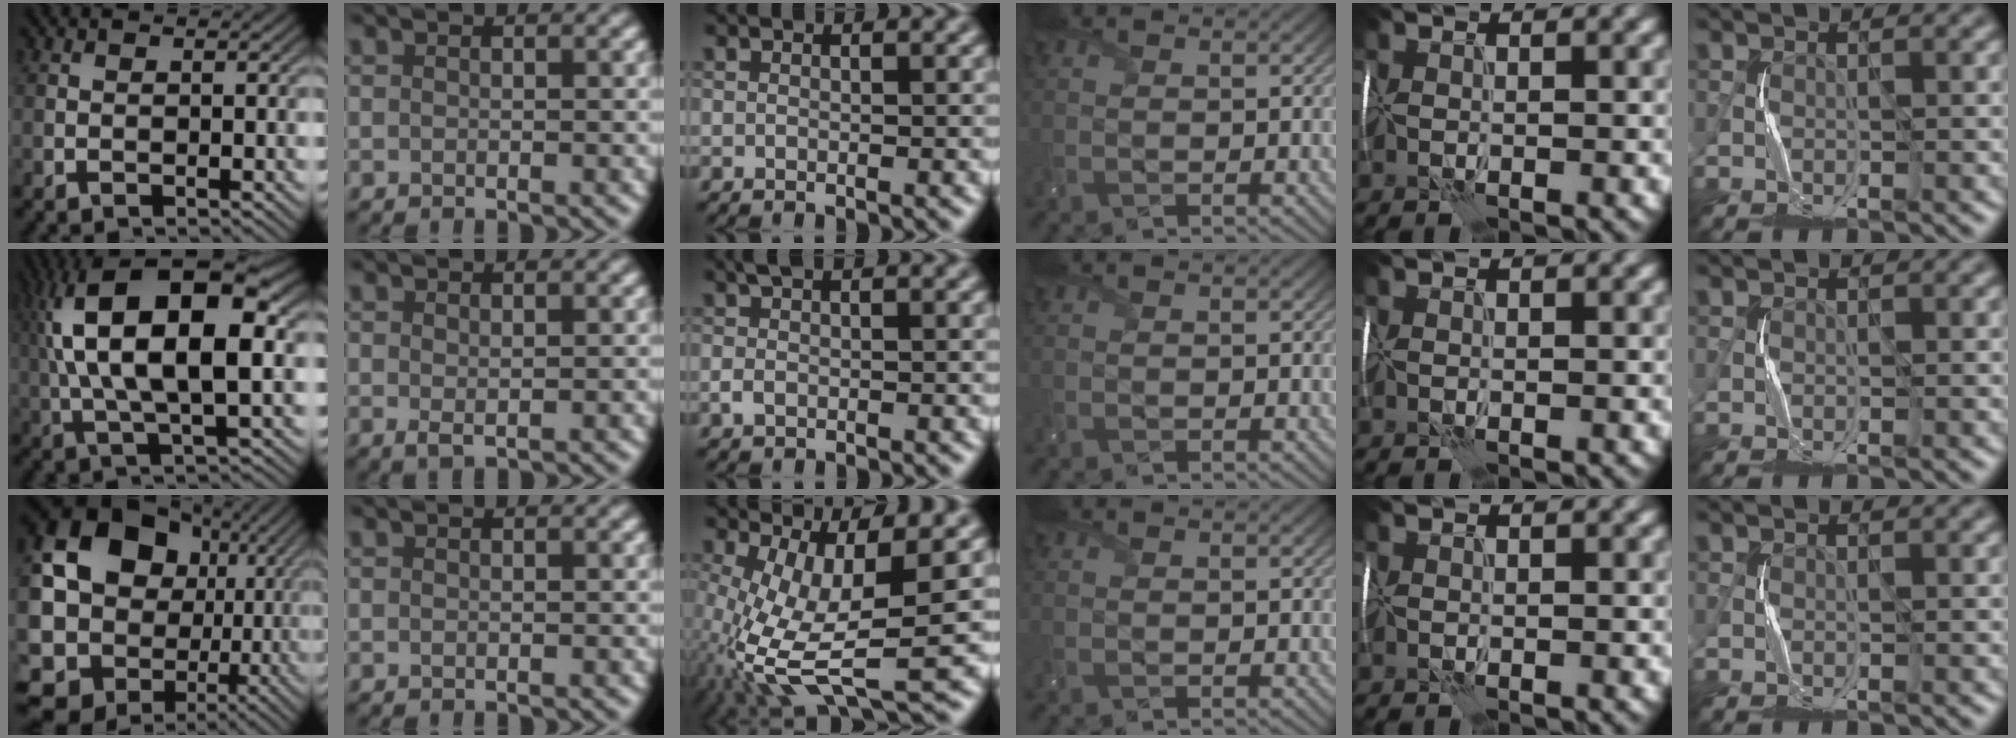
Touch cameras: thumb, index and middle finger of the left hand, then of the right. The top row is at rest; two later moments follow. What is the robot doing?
{"motion": "wrap", "object": "receipt paper"}